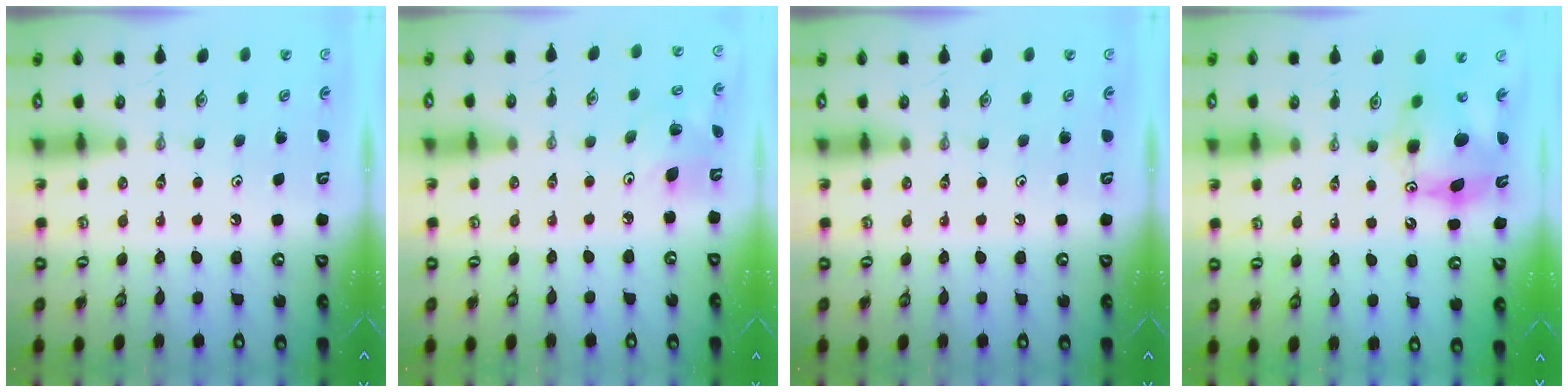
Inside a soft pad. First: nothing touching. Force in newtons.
{"total": 6.5, "press": 6.3, "slide": 1.5}
{"total": 0.0}
{"total": 10.6, "press": 10.5, "slide": 0.9}